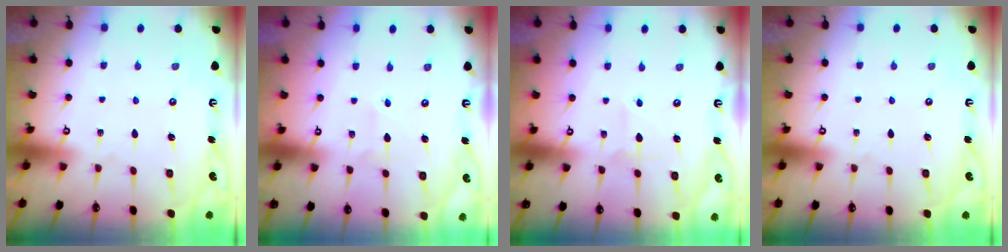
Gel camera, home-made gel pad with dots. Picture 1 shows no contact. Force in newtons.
{"total": 1.9, "press": 1.7, "slide": 1.0}
{"total": 4.2, "press": 4.1, "slide": 0.8}
{"total": 0.0}